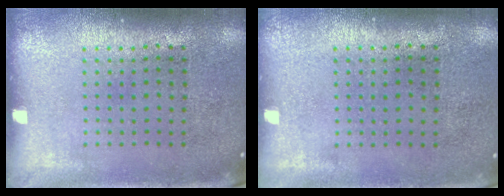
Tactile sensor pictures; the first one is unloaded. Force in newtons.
{"total": 0.0}